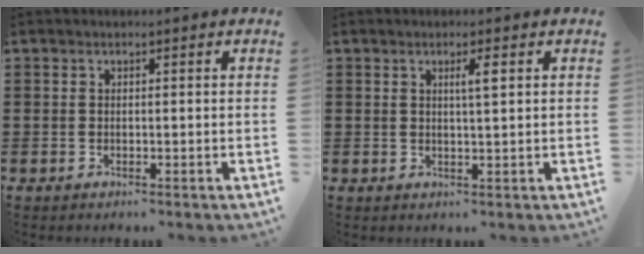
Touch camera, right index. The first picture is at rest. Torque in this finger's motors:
{"motor_torque": [-0.05, 0.18, 0.06, 0.02]}